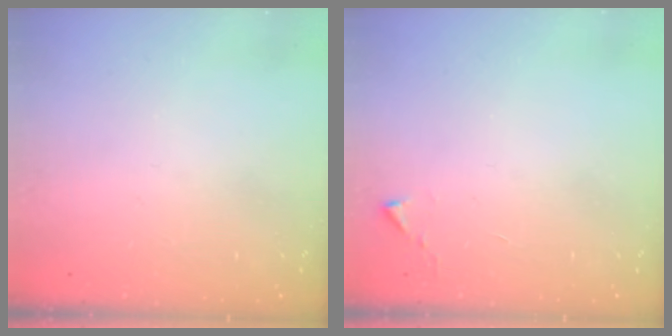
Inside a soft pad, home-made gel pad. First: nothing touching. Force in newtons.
{"total": 2.7, "press": 2.7, "slide": 0.5}